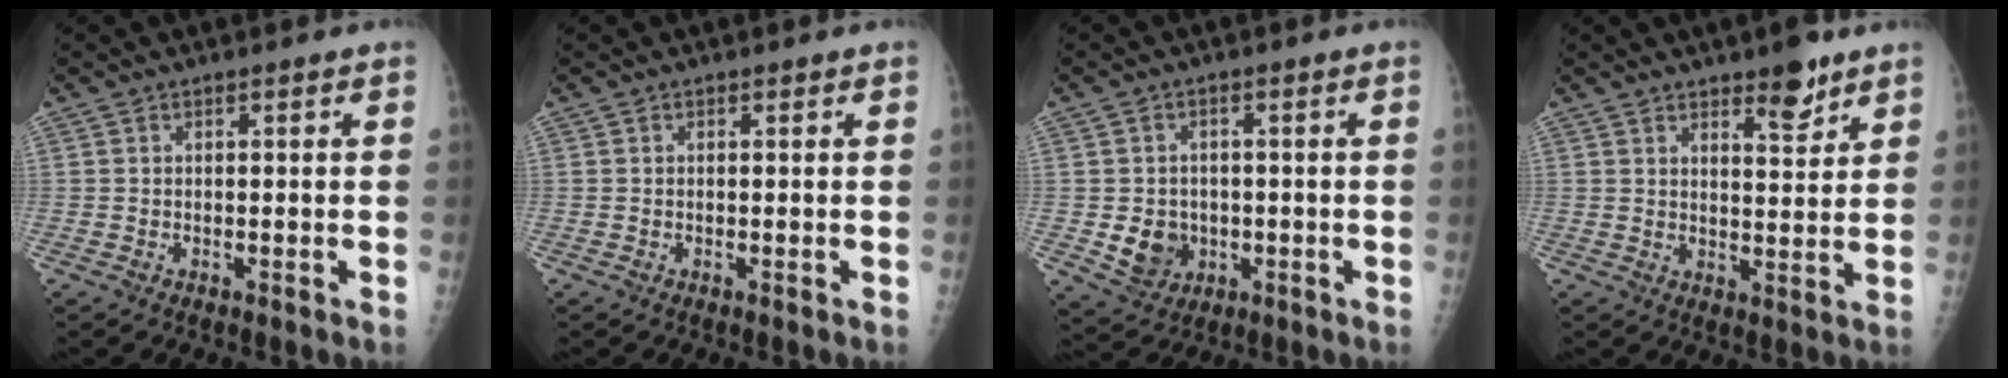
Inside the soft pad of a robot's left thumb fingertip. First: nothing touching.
{"total": 0.0}
{"total": 6.3, "force": [-1.0, 5.6, 2.9], "torque": [-0.023, 0.004, -0.006]}
{"total": 6.6, "force": [4.5, 2.3, 4.2], "torque": [-0.043, -0.030, 0.063]}